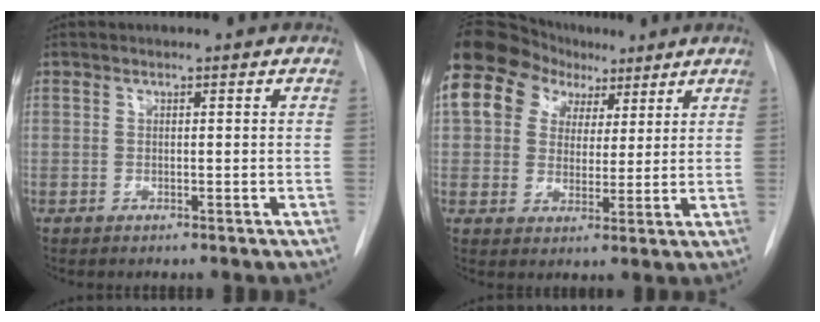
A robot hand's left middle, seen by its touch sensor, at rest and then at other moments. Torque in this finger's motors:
{"motor_torque": [1.16, -0.61, 1.05, 0.21]}